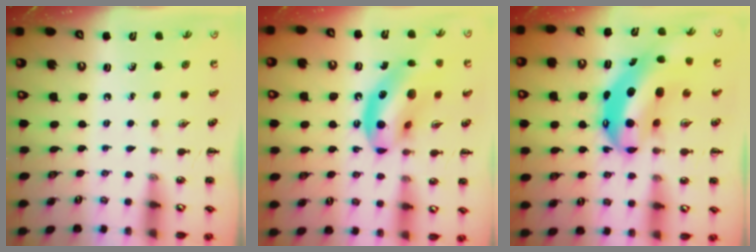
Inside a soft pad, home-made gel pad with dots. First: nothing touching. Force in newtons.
{"total": 16.6, "press": 16.0, "slide": 4.3}
{"total": 13.6, "press": 13.3, "slide": 2.8}